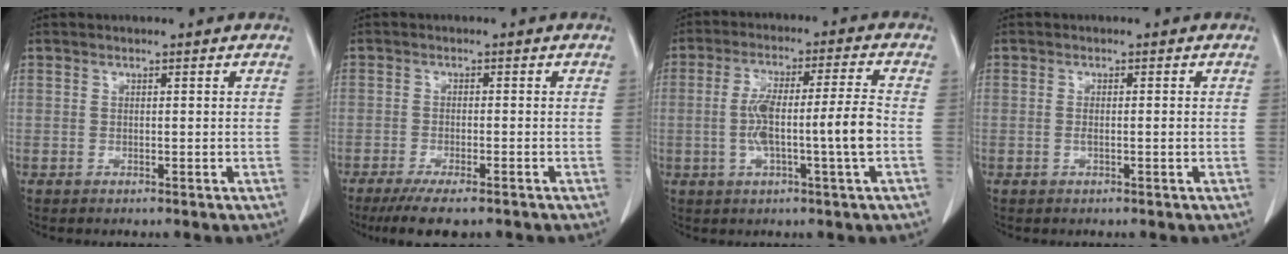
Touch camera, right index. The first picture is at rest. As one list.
[{"total": 7.7, "force": [-5.9, 1.5, 4.7], "torque": [-0.071, -0.015, -0.091]}, {"total": 10.2, "force": [-1.6, -0.1, 10.0], "torque": [-0.184, 0.013, -0.030]}, {"total": 1.4, "force": [-0.2, 0.2, 1.4], "torque": [-0.027, -0.003, 0.000]}]